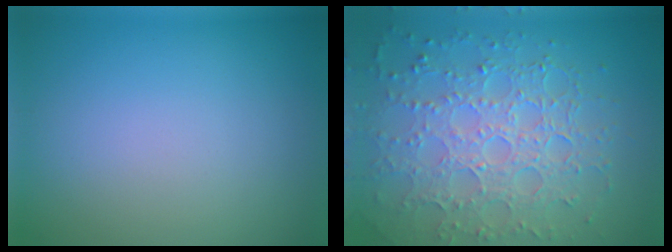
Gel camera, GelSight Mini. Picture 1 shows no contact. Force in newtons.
{"total": 7.7, "press": 5.6, "slide": 5.4}